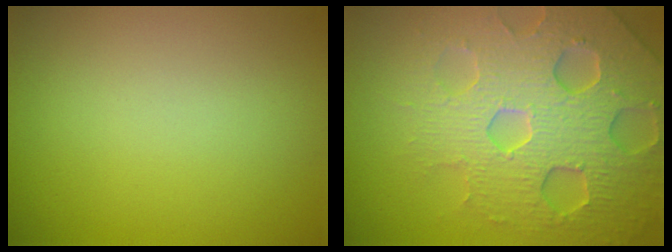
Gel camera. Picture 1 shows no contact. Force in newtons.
{"total": 7.3, "press": 7.2, "slide": 1.6}